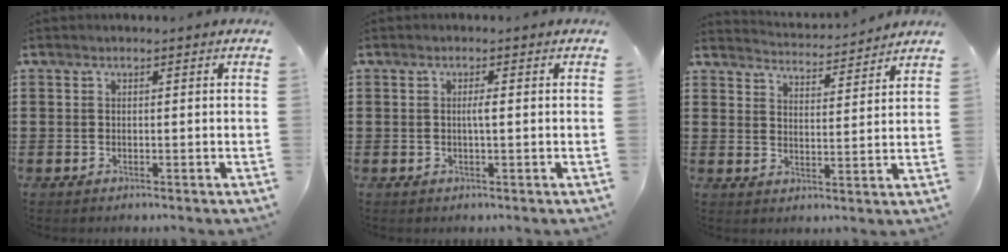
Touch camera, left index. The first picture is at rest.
{"total": 1.5, "force": [0.1, -0.1, 1.5], "torque": [-0.030, -0.004, 0.002]}
{"total": 3.7, "force": [3.6, -0.6, 0.0], "torque": [-0.019, -0.029, 0.061]}